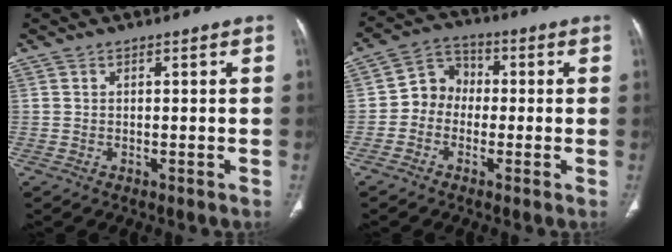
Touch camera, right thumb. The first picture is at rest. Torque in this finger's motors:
{"motor_torque": [0.40, 0.34, 0.34, 0.06, -0.01]}